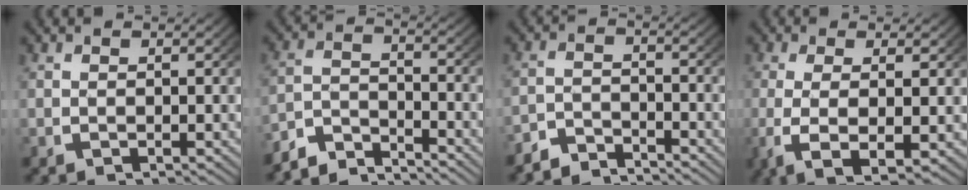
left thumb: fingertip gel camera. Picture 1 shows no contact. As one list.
[{"total": 5.3, "force": [-4.6, 1.8, 1.8], "torque": [-0.032, -0.012, -0.087]}, {"total": 3.6, "force": [-3.5, 0.7, 0.4], "torque": [-0.004, -0.007, -0.072]}, {"total": 6.7, "force": [-1.5, 2.7, 6.0], "torque": [-0.139, -0.029, -0.007]}]